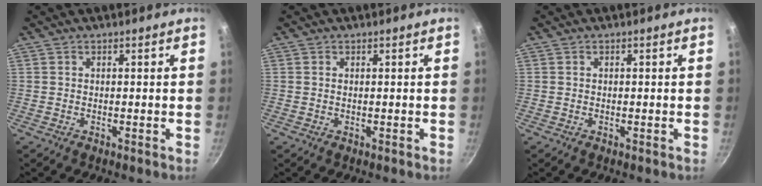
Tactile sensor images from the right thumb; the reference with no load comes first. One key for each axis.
{"total": 0.0}
{"total": 0.0}